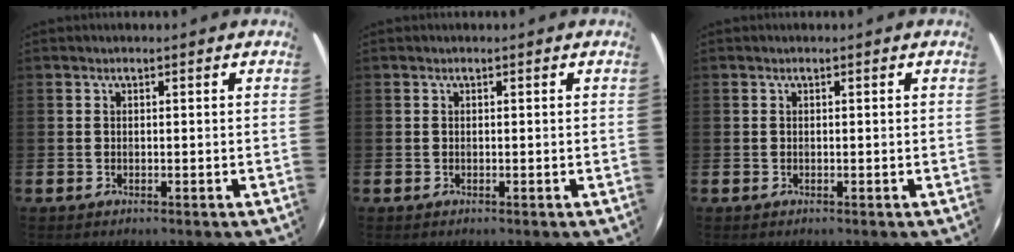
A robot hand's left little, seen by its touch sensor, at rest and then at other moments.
{"total": 0.0}
{"total": 0.0}